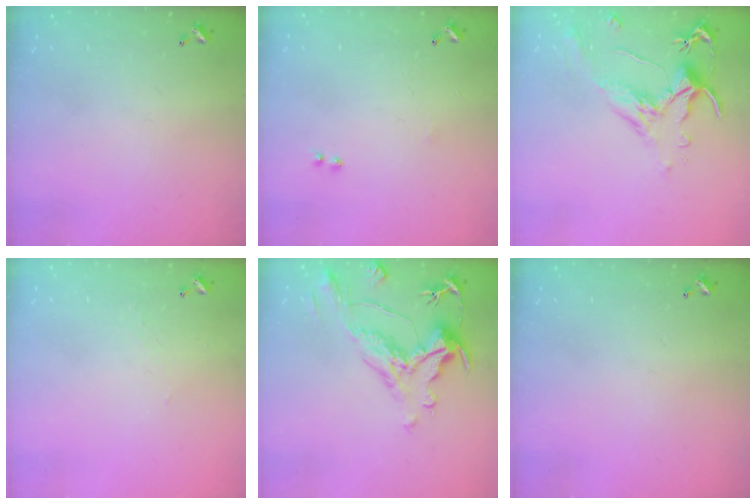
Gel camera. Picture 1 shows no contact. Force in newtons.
{"total": 0.9, "press": 0.8, "slide": 0.5}
{"total": 1.5, "press": 1.0, "slide": 1.1}
{"total": 1.7, "press": 1.7, "slide": 0.4}
{"total": 1.6, "press": 0.6, "slide": 1.5}
{"total": 0.0}